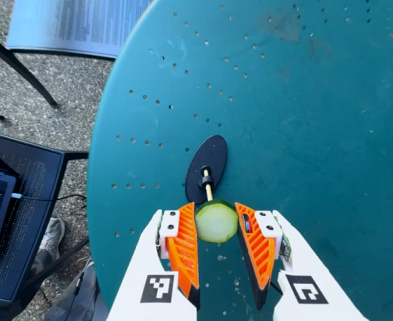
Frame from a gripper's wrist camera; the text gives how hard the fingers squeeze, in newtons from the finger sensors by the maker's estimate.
{"total": 10.3, "left": 10.5, "right": 10.1}